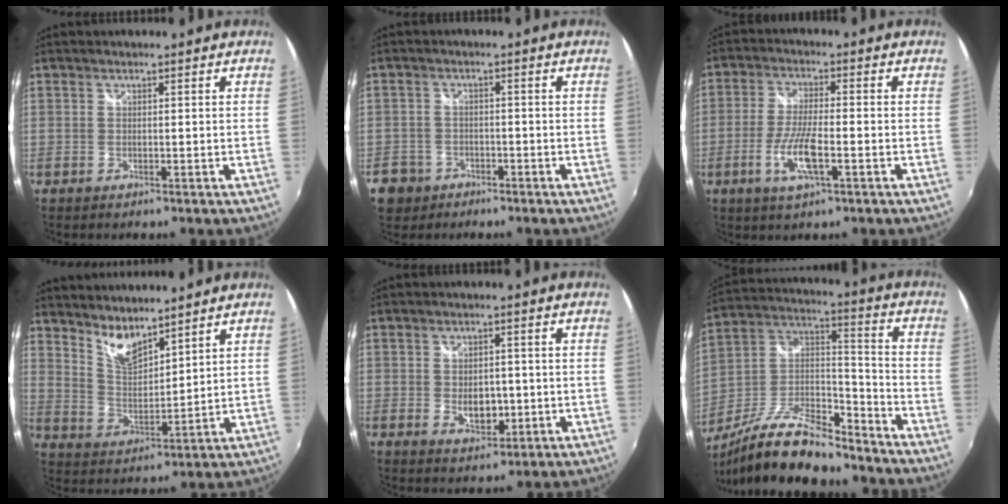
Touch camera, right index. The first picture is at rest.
{"total": 5.6, "force": [-2.7, 4.8, 0.9], "torque": [-0.039, 0.016, -0.044]}
{"total": 8.2, "force": [-3.1, 1.7, 7.4], "torque": [-0.156, -0.009, -0.060]}
{"total": 7.5, "force": [6.2, 2.2, 3.5], "torque": [-0.061, -0.006, 0.122]}
{"total": 5.6, "force": [-0.9, 3.7, 4.1], "torque": [-0.072, -0.007, -0.009]}
{"total": 20.5, "force": [-15.6, 6.9, 11.3], "torque": [-0.227, 0.004, -0.267]}